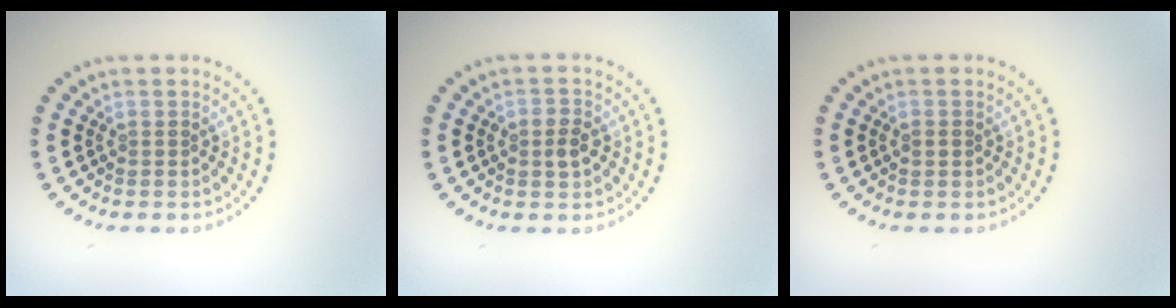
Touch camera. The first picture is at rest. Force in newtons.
{"total": 1.9, "press": 1.9, "slide": 0.0}
{"total": 0.9, "press": 0.9, "slide": 0.1}